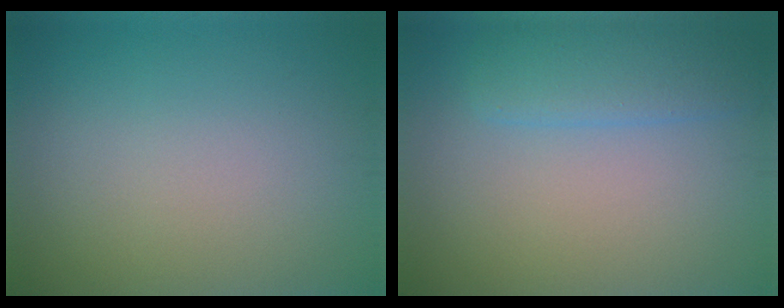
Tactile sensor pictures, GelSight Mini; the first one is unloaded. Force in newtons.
{"total": 3.4, "press": 3.4, "slide": 0.3}